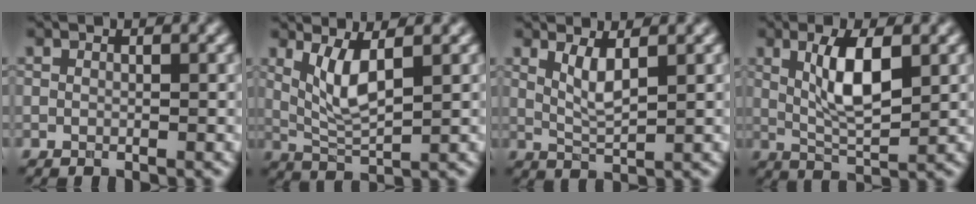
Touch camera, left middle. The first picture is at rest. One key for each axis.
{"total": 3.4, "fx": 1.1, "fy": 0.7, "fz": 3.2, "tx": -0.079, "ty": -0.006, "tz": 0.039}
{"total": 2.2, "fx": 1.0, "fy": 0.4, "fz": 2.0, "tx": -0.046, "ty": -0.006, "tz": 0.032}
{"total": 5.0, "fx": 1.1, "fy": 1.3, "fz": 4.7, "tx": -0.098, "ty": -0.001, "tz": 0.032}